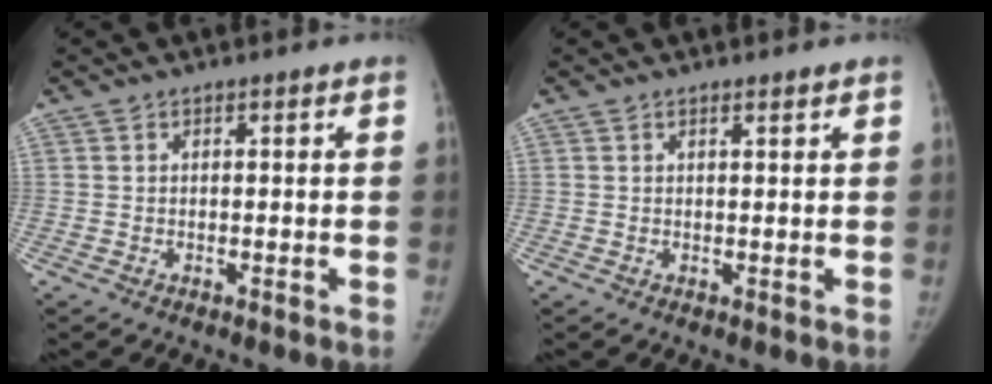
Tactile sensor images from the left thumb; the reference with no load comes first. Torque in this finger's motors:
{"motor_torque": [-0.48, -0.20, 0.09, 0.15, -0.05]}